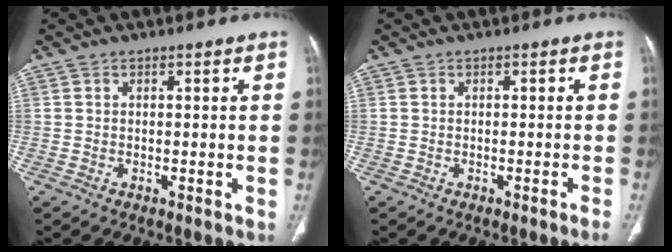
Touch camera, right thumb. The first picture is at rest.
{"total": 1.4, "force": [-0.9, -0.5, 0.9], "torque": [-0.015, 0.005, -0.010]}